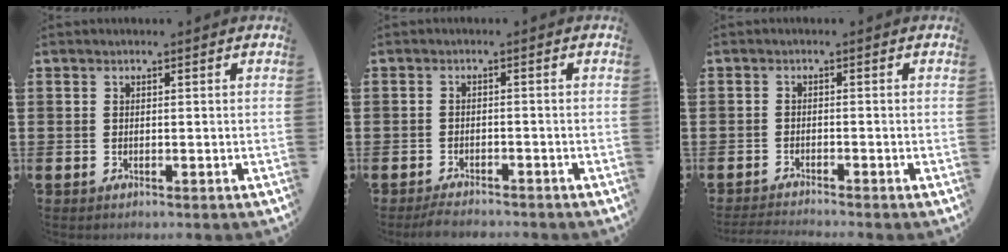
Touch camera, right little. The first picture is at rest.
{"total": 1.9, "force": [-1.9, 0.2, 0.3], "torque": [-0.008, 0.006, -0.038]}
{"total": 1.3, "force": [-1.3, -0.2, 0.2], "torque": [-0.003, 0.000, -0.026]}